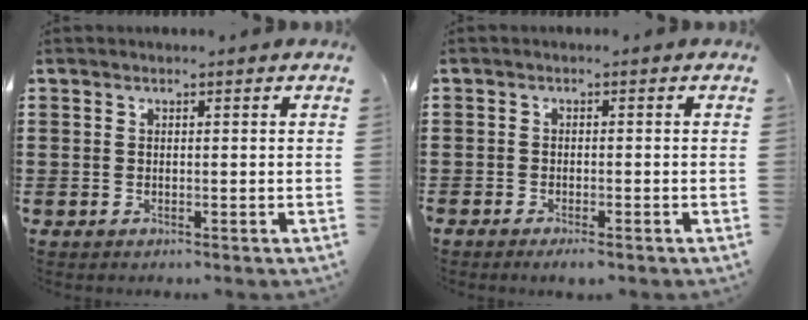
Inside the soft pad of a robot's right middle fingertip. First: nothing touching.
{"total": 1.4, "force": [-1.0, 0.1, 0.9], "torque": [-0.018, -0.005, -0.018]}